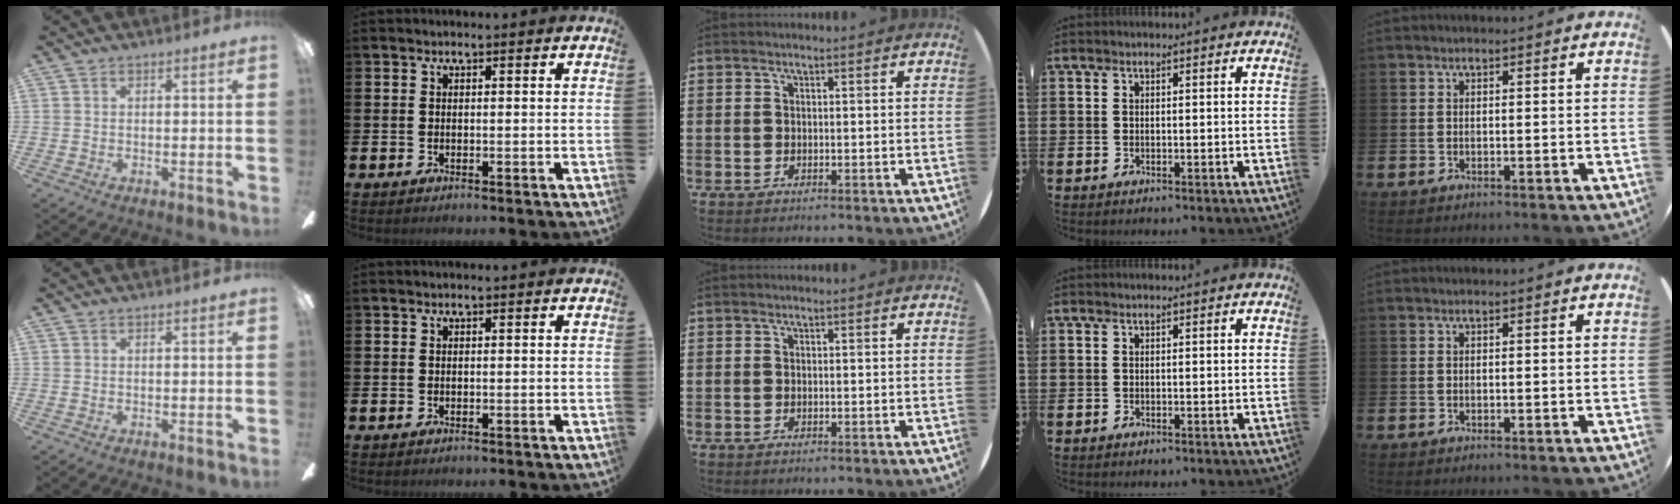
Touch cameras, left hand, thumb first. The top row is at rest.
{}